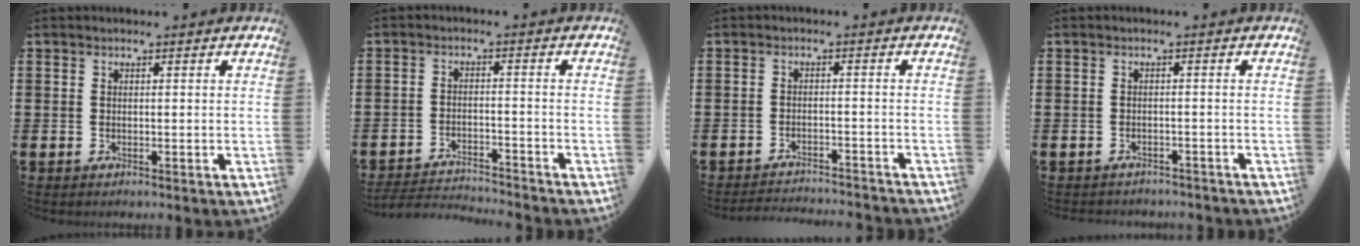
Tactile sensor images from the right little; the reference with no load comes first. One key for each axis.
{"total": 3.0, "fx": -3.0, "fy": 0.0, "fz": 0.1, "tx": -0.006, "ty": 0.002, "tz": -0.065}
{"total": 2.4, "fx": -2.4, "fy": -0.1, "fz": 0.0, "tx": -0.003, "ty": 0.003, "tz": -0.052}
{"total": 1.1, "fx": -1.1, "fy": 0.1, "fz": -0.1, "tx": -0.002, "ty": 0.002, "tz": -0.025}